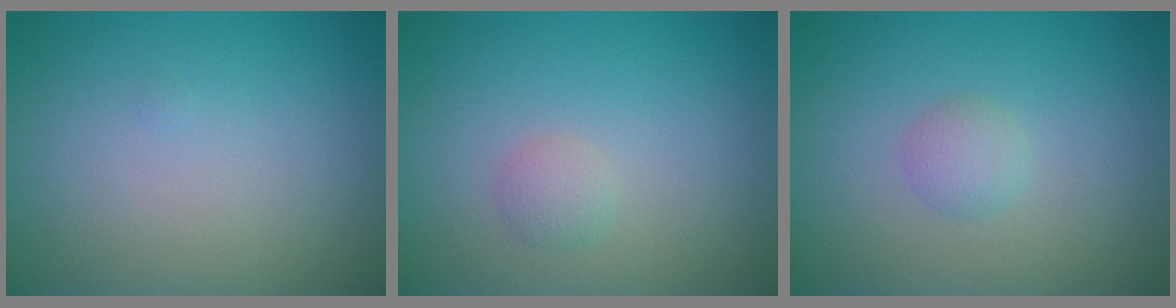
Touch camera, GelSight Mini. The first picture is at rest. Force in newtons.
{"total": 1.2, "press": 1.2, "slide": 0.1}
{"total": 1.4, "press": 1.4, "slide": 0.1}